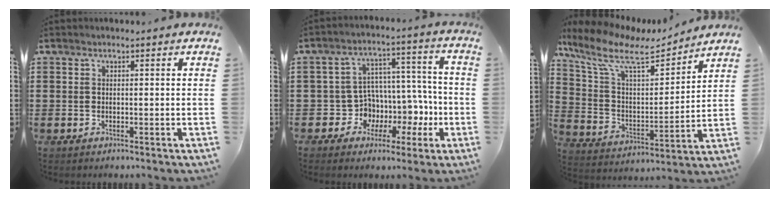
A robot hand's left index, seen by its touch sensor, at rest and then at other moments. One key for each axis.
{"total": 7.4, "fx": -1.0, "fy": 7.0, "fz": 2.3, "tx": -0.069, "ty": -0.005, "tz": -0.005}
{"total": 11.2, "fx": 8.6, "fy": 3.3, "fz": 6.4, "tx": -0.159, "ty": -0.040, "tz": 0.148}